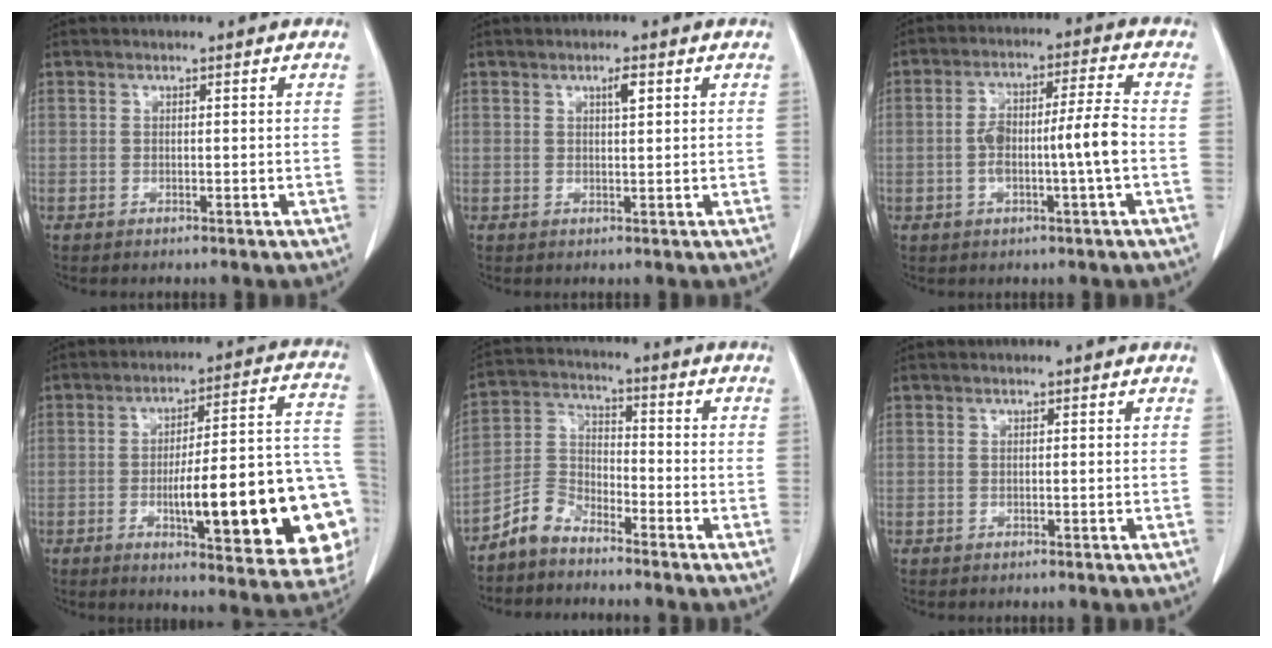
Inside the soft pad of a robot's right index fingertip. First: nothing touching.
{"total": 1.9, "force": [0.9, 0.3, 1.6], "torque": [-0.030, -0.001, 0.014]}
{"total": 8.4, "force": [-1.5, 0.4, 8.2], "torque": [-0.156, 0.020, -0.025]}
{"total": 24.4, "force": [-5.6, 4.4, 23.4], "torque": [-0.228, 0.021, -0.062]}
{"total": 8.1, "force": [-6.8, 2.6, 3.4], "torque": [-0.085, 0.021, -0.139]}
{"total": 0.0}